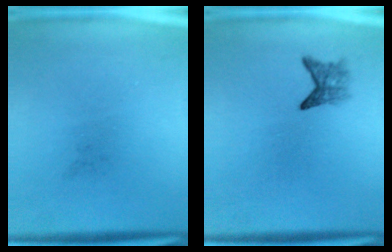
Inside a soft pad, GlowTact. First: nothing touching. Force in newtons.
{"total": 2.3}